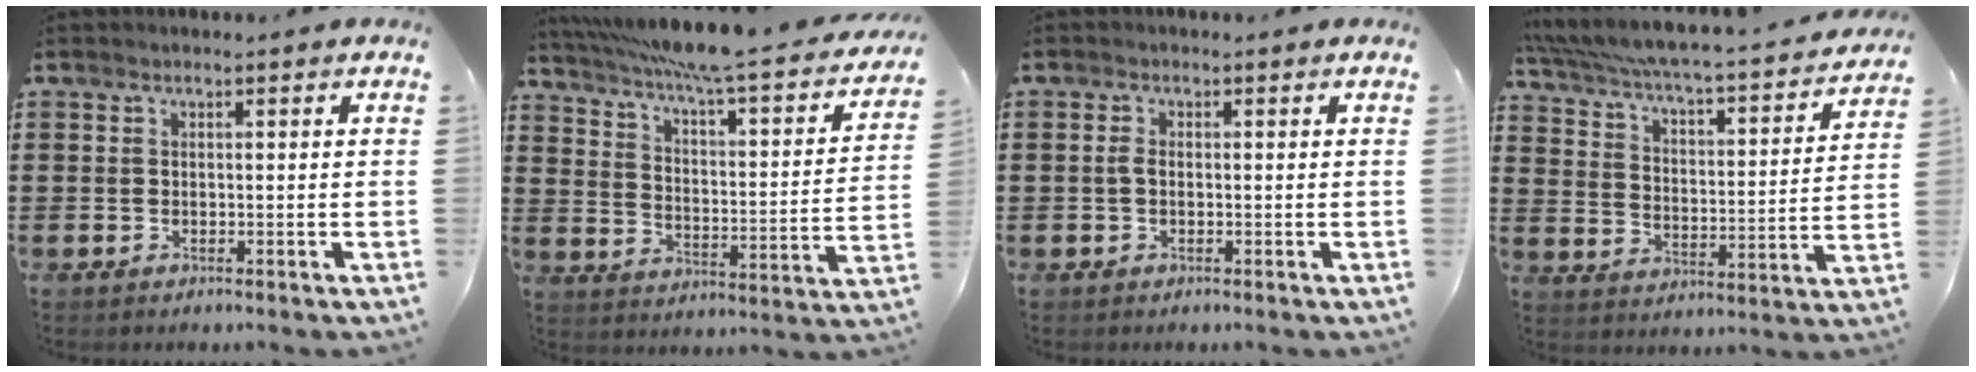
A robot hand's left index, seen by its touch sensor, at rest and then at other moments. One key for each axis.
{"total": 6.8, "fx": 5.4, "fy": -0.6, "fz": 4.0, "tx": -0.102, "ty": -0.050, "tz": 0.085}
{"total": 1.5, "fx": -0.2, "fy": 0.7, "fz": 1.3, "tx": -0.034, "ty": -0.003, "tz": -0.006}
{"total": 3.6, "fx": 3.2, "fy": 0.1, "fz": 1.7, "tx": -0.054, "ty": -0.039, "tz": 0.044}